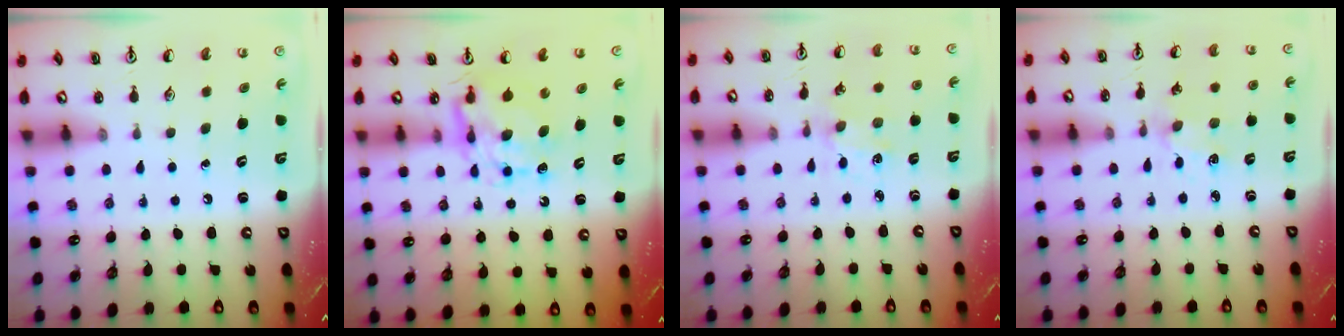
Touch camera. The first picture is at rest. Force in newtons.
{"total": 8.2, "press": 8.2, "slide": 0.4}
{"total": 0.8, "press": 0.7, "slide": 0.2}
{"total": 3.3, "press": 3.3, "slide": 0.4}